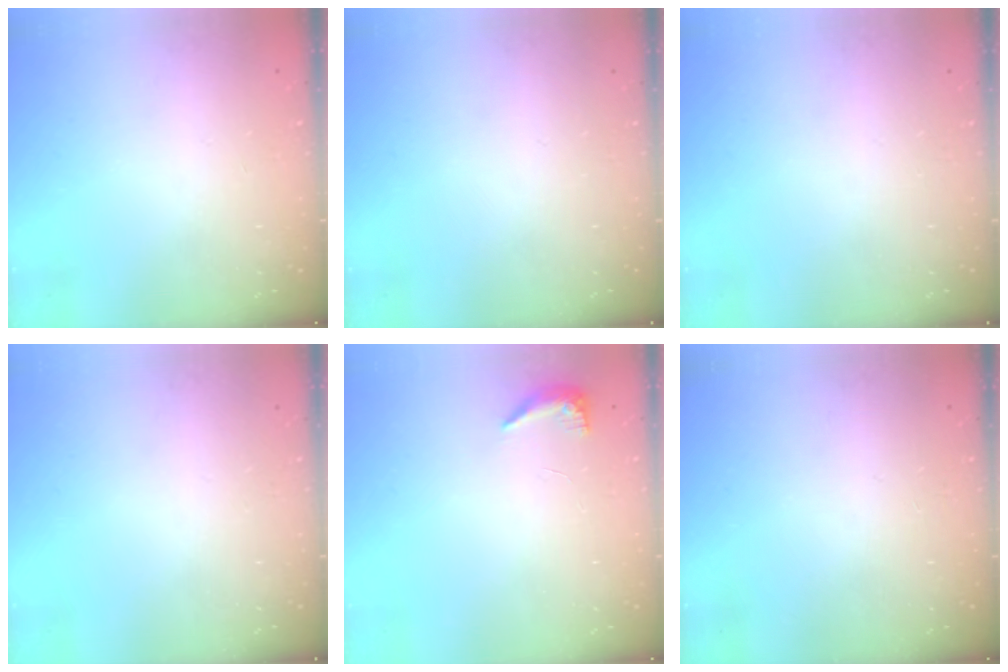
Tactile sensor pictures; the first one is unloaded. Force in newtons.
{"total": 0.0}
{"total": 0.0}
{"total": 0.0}
{"total": 8.5, "press": 5.7, "slide": 6.3}
{"total": 0.0}